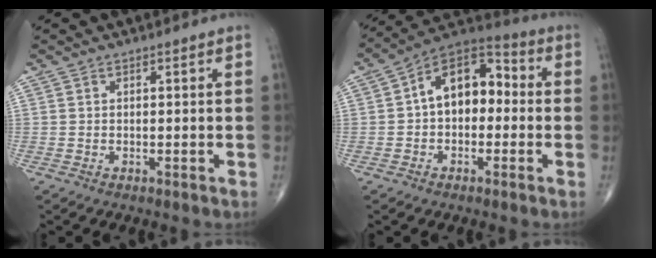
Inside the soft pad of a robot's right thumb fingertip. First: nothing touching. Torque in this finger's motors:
{"motor_torque": [-0.25, 0.50, 0.33, 0.03, 0.07]}